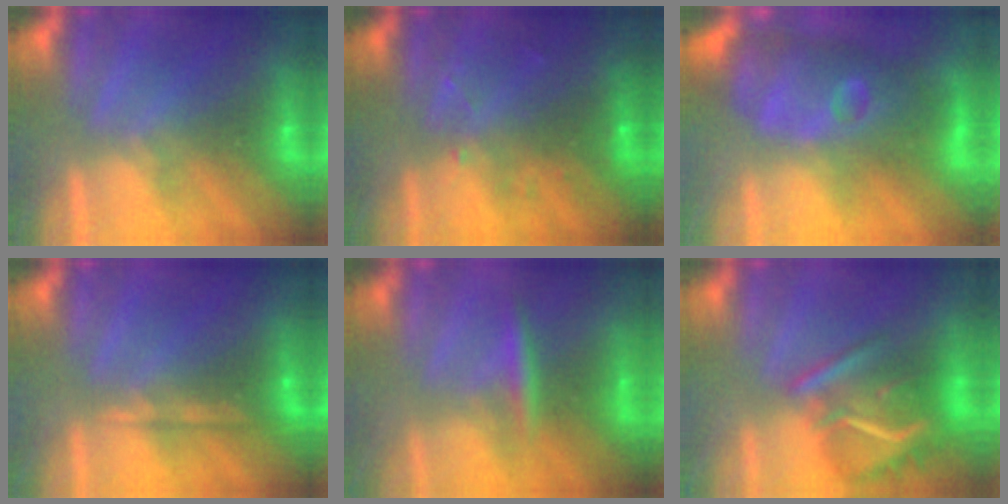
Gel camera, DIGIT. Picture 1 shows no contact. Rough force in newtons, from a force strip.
{"total": 8.6}
{"total": 11.8}
{"total": 2.2}
{"total": 2.5}
{"total": 6.7}